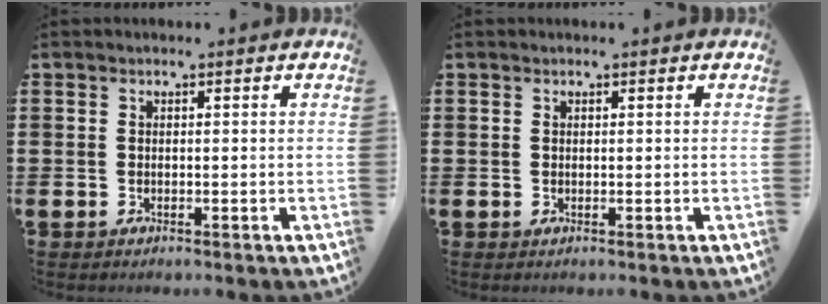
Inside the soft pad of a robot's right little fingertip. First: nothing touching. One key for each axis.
{"total": 0.0}